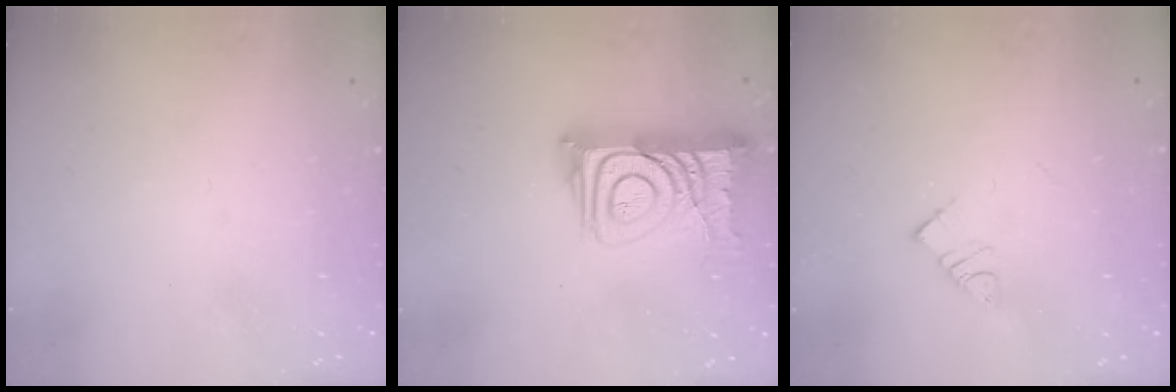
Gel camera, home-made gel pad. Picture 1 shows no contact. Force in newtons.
{"total": 16.4, "press": 16.3, "slide": 1.6}
{"total": 5.7, "press": 5.6, "slide": 0.6}